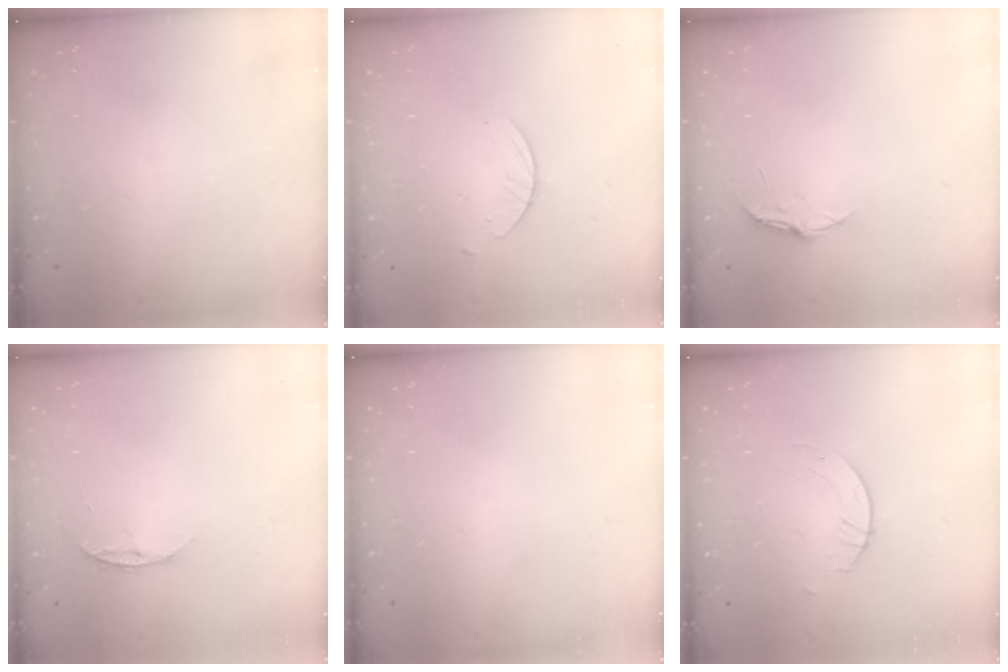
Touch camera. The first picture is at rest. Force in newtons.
{"total": 2.7, "press": 2.6, "slide": 0.3}
{"total": 3.8, "press": 3.8, "slide": 0.3}
{"total": 4.4, "press": 4.4, "slide": 0.5}
{"total": 0.0}
{"total": 2.1, "press": 2.1, "slide": 0.1}